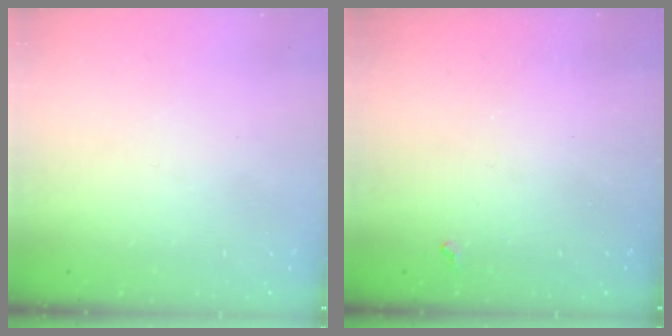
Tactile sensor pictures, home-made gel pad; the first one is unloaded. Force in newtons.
{"total": 4.2, "press": 4.2, "slide": 0.6}